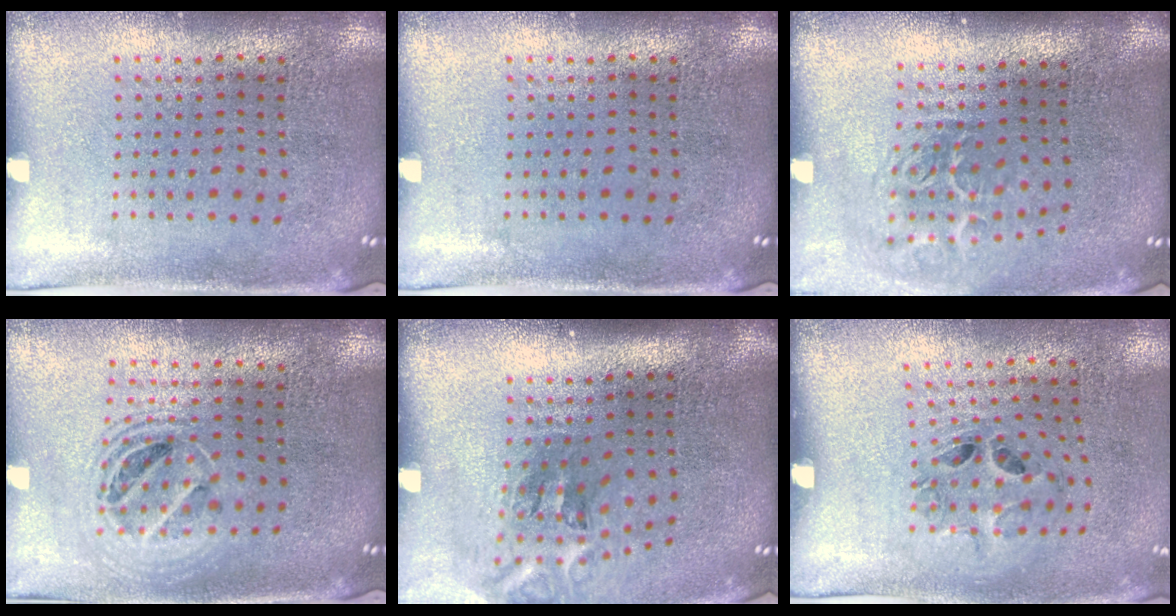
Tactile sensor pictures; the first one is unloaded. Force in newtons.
{"total": 0.0}
{"total": 1.9, "press": 1.2, "slide": 1.5}
{"total": 1.6, "press": 1.4, "slide": 0.7}
{"total": 2.2, "press": 1.3, "slide": 1.8}
{"total": 1.3, "press": 0.7, "slide": 1.2}